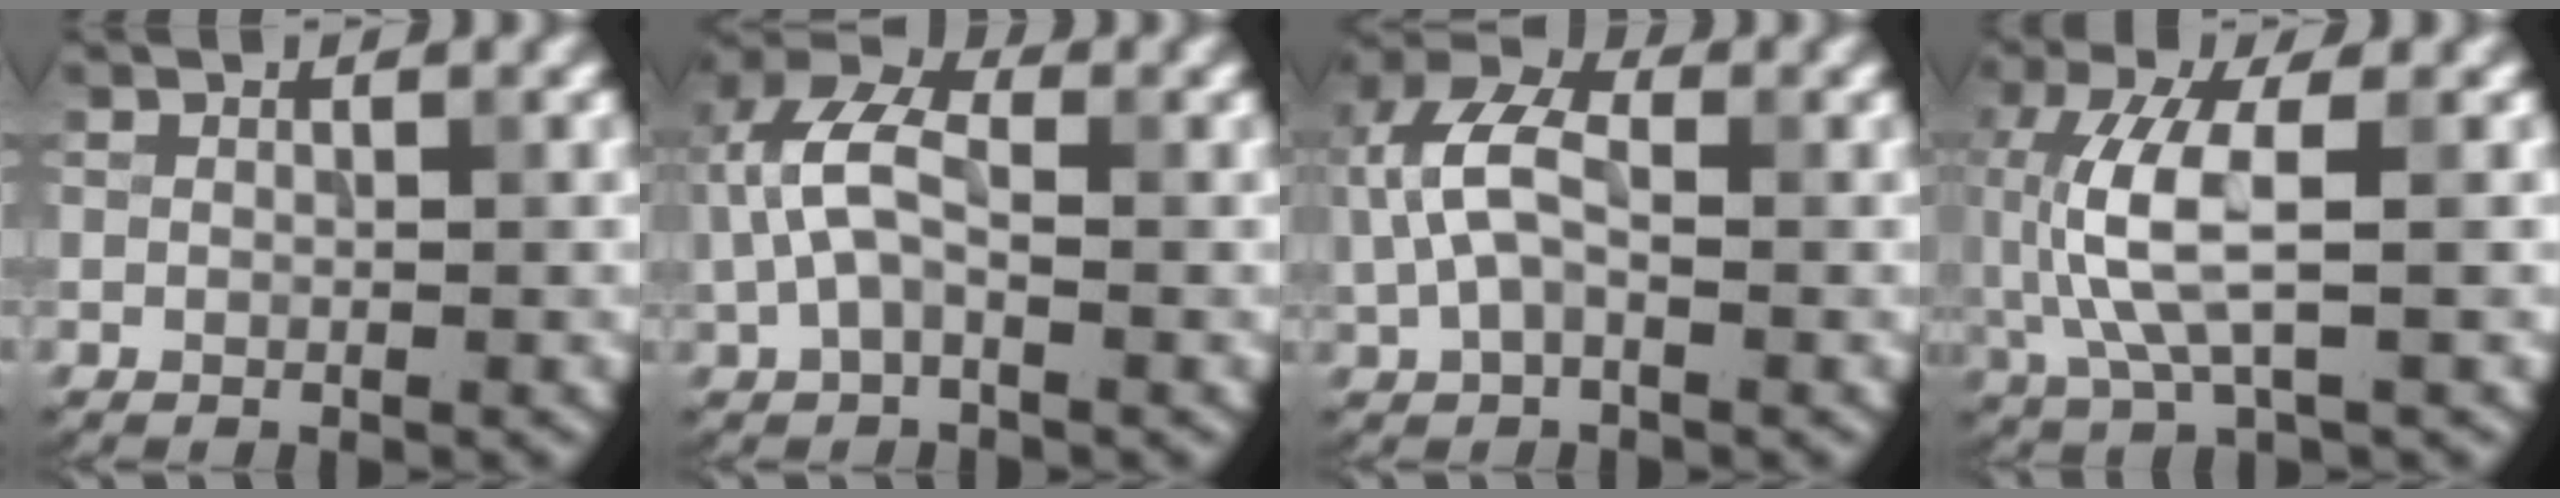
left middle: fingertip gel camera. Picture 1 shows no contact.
{"total": 5.4, "force": [-0.1, 3.0, 4.5], "torque": [-0.105, 0.019, -0.014]}
{"total": 5.7, "force": [0.3, 3.4, 4.6], "torque": [-0.104, 0.016, -0.004]}
{"total": 6.0, "force": [-0.2, 2.0, 5.6], "torque": [-0.138, 0.001, -0.001]}